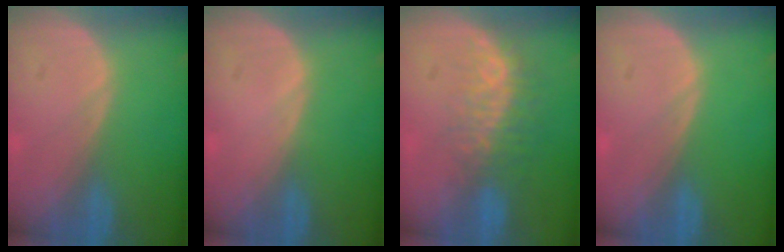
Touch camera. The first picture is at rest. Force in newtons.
{"total": 0.0}
{"total": 8.4, "press": 7.1, "slide": 4.4}
{"total": 0.0}